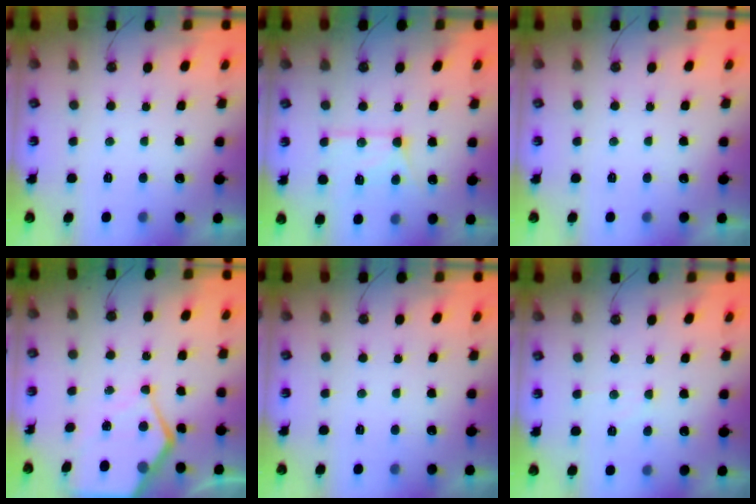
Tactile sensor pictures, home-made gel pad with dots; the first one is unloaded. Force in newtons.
{"total": 13.3, "press": 13.2, "slide": 1.6}
{"total": 0.0}
{"total": 10.3, "press": 10.3, "slide": 1.0}
{"total": 0.0}
{"total": 5.3, "press": 5.3, "slide": 0.8}